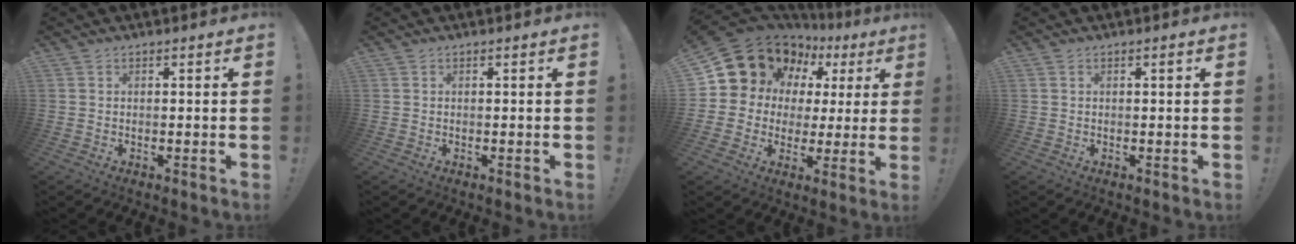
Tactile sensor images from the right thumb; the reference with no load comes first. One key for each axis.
{"total": 0.0}
{"total": 14.9, "fx": 9.2, "fy": 10.4, "fz": 5.4, "tx": -0.087, "ty": -0.065, "tz": 0.188}
{"total": 0.5, "fx": 0.2, "fy": -0.1, "fz": 0.5, "tx": -0.006, "ty": -0.001, "tz": 0.003}